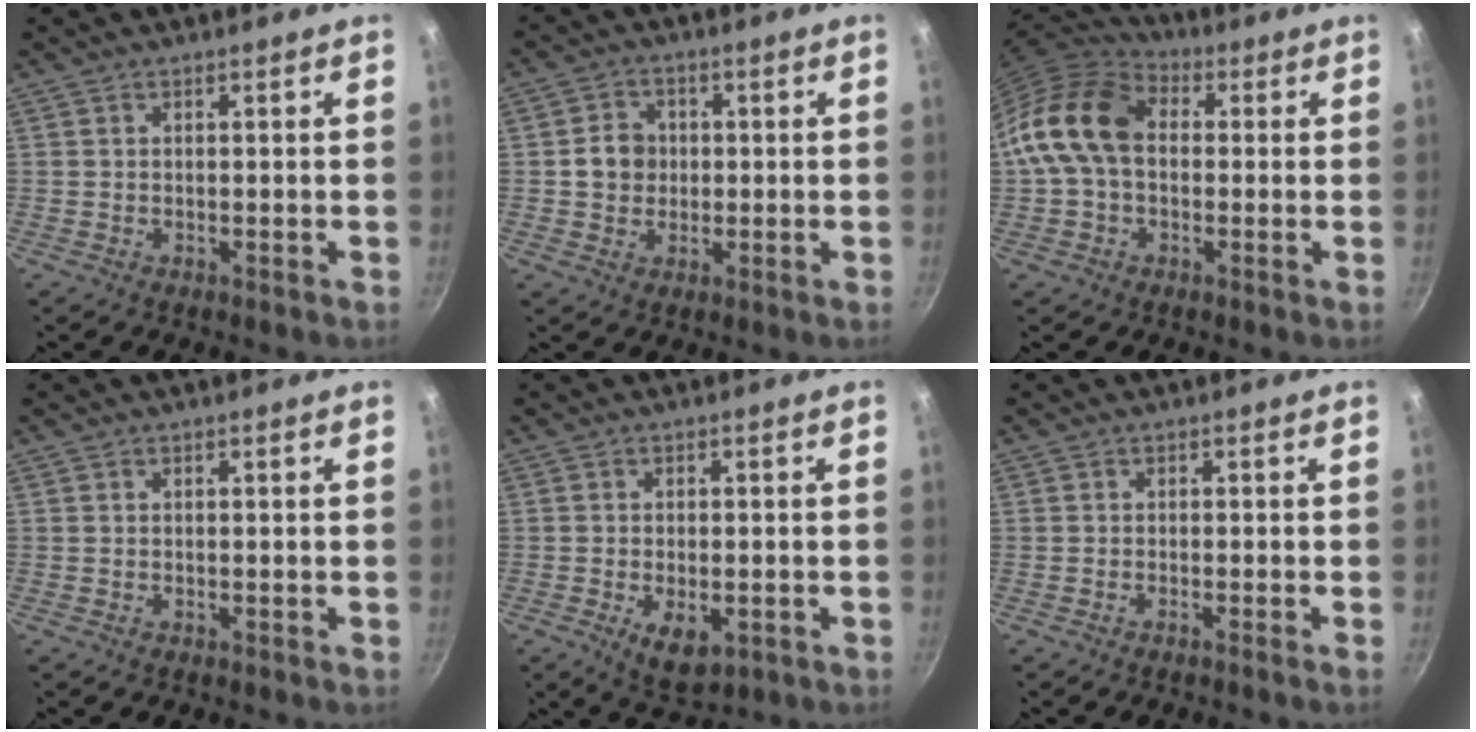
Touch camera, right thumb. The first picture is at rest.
{"total": 5.6, "force": [0.2, 5.0, 2.5], "torque": [-0.015, 0.008, -0.005]}
{"total": 14.4, "force": [0.7, 10.3, 10.0], "torque": [-0.160, 0.029, -0.007]}
{"total": 0.0}
{"total": 6.6, "force": [-2.0, 3.6, 5.2], "torque": [-0.071, -0.004, -0.020]}
{"total": 0.8, "force": [-0.5, -0.3, 0.5], "torque": [-0.025, 0.006, -0.009]}